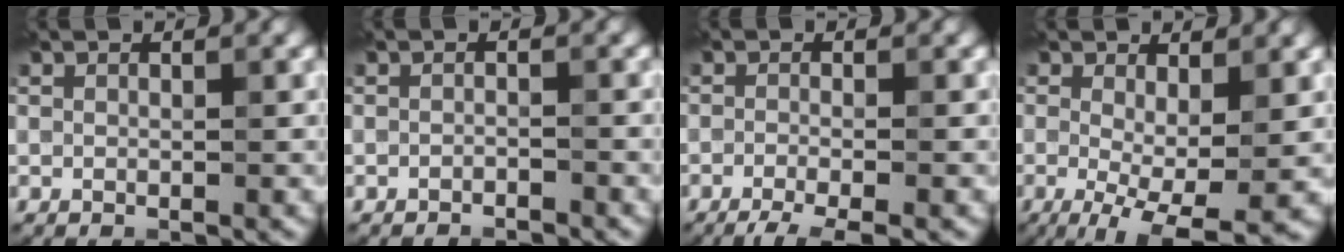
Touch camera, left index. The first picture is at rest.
{"total": 1.1, "force": [-1.0, 0.2, 0.2], "torque": [-0.001, 0.000, -0.019]}
{"total": 3.4, "force": [-2.3, 0.6, 2.4], "torque": [-0.037, -0.005, -0.047]}
{"total": 6.5, "force": [-1.3, 1.9, 6.1], "torque": [-0.107, -0.018, -0.015]}